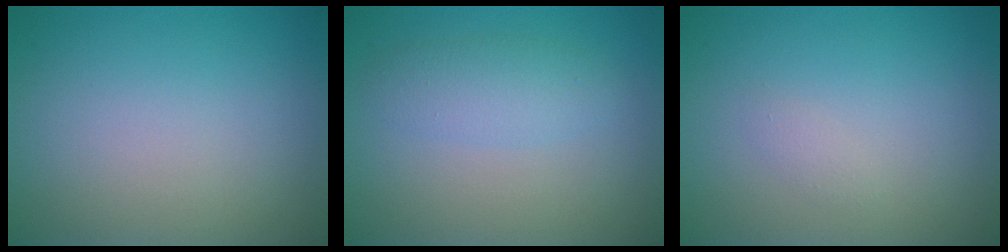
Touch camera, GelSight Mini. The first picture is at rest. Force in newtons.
{"total": 2.4, "press": 2.4, "slide": 0.0}
{"total": 0.6, "press": 0.6, "slide": 0.1}